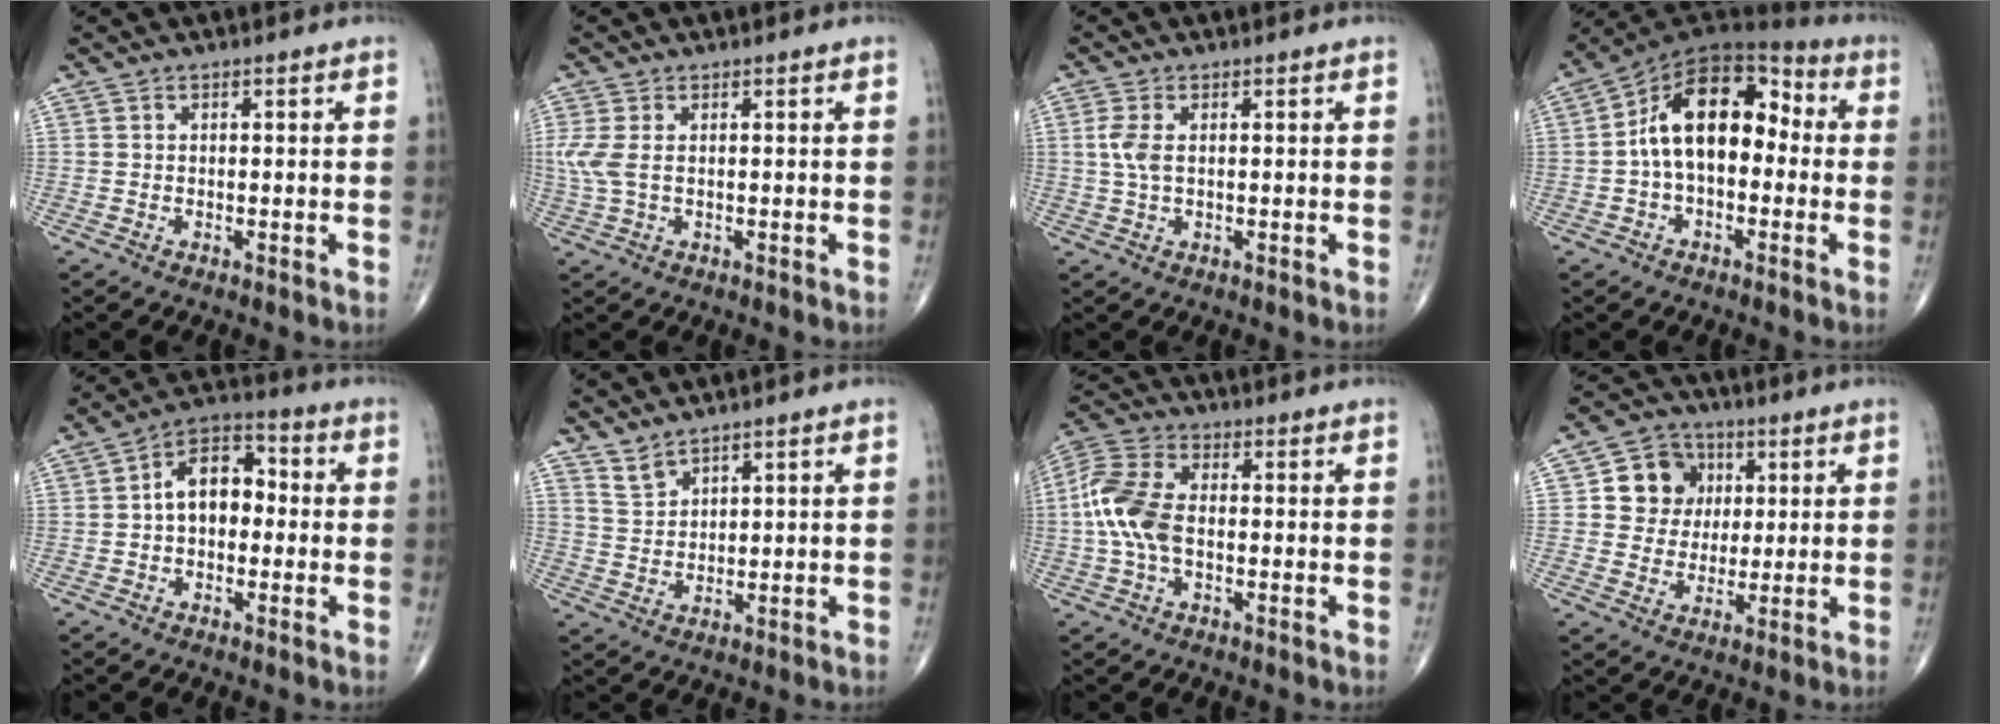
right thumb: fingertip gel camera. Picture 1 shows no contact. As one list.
[{"total": 4.6, "force": [0.5, 2.5, 3.8], "torque": [-0.117, 0.007, 0.017]}, {"total": 3.5, "force": [0.6, 1.7, 3.0], "torque": [-0.080, 0.004, 0.014]}, {"total": 15.7, "force": [-0.1, 9.6, 12.4], "torque": [-0.174, 0.053, -0.017]}, {"total": 9.8, "force": [0.0, 6.4, 7.4], "torque": [-0.094, 0.035, -0.015]}, {"total": 3.3, "force": [3.0, 1.0, 0.9], "torque": [-0.014, -0.020, 0.065]}, {"total": 10.7, "force": [-0.8, 6.2, 8.7], "torque": [-0.199, 0.026, -0.021]}, {"total": 9.7, "force": [2.3, 8.8, 3.5], "torque": [-0.013, 0.001, 0.036]}]